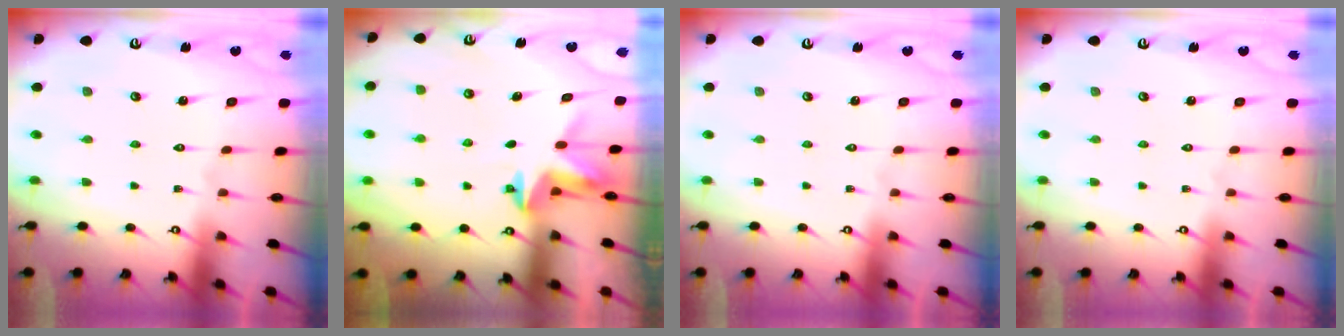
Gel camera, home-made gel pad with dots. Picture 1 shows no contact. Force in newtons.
{"total": 3.4, "press": 3.4, "slide": 0.2}
{"total": 0.0}
{"total": 0.0}